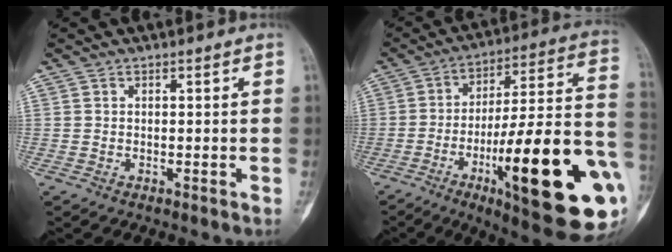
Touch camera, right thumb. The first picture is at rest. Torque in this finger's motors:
{"motor_torque": [3.39, 1.62, 2.15, -0.62, 0.79]}